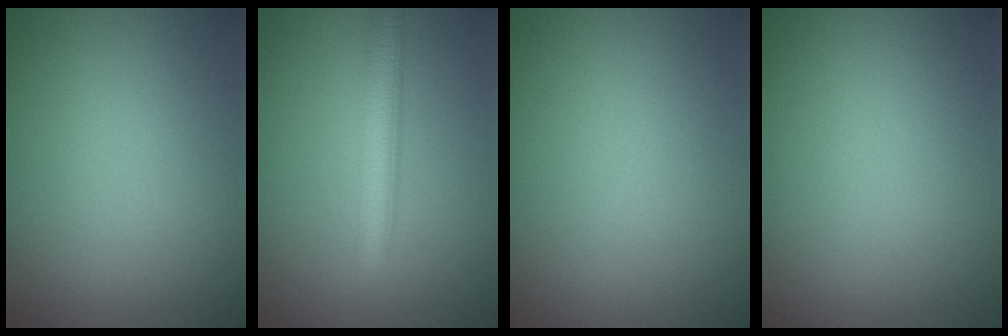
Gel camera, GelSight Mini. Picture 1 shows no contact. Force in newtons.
{"total": 4.1, "press": 4.1, "slide": 0.1}
{"total": 0.0}
{"total": 0.0}